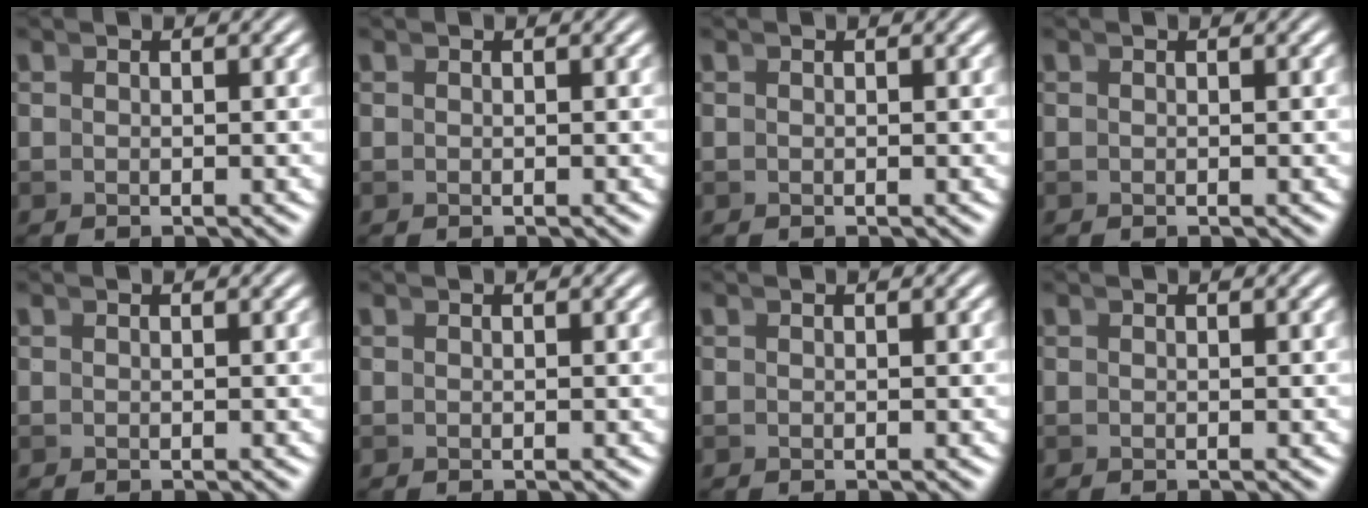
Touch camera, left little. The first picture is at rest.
{"total": 0.0}
{"total": 0.0}
{"total": 0.0}
{"total": 0.0}
{"total": 0.0}
{"total": 0.0}
{"total": 0.0}